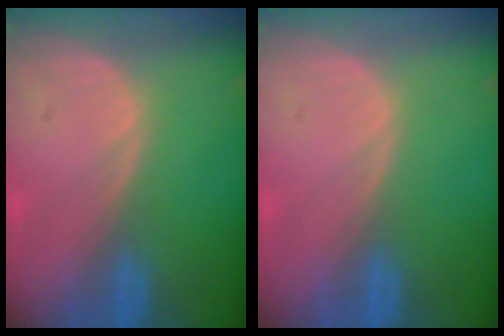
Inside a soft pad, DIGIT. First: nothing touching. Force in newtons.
{"total": 0.0}